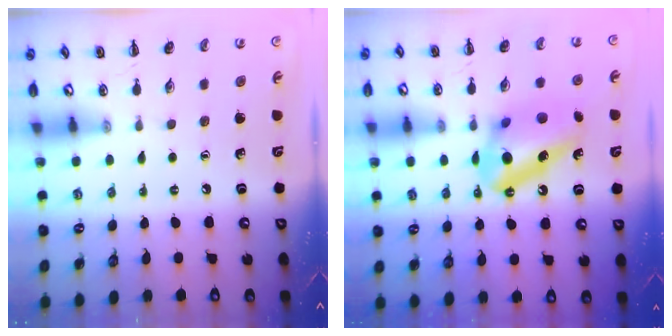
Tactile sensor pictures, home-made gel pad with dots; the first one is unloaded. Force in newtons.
{"total": 13.1, "press": 13.1, "slide": 0.2}